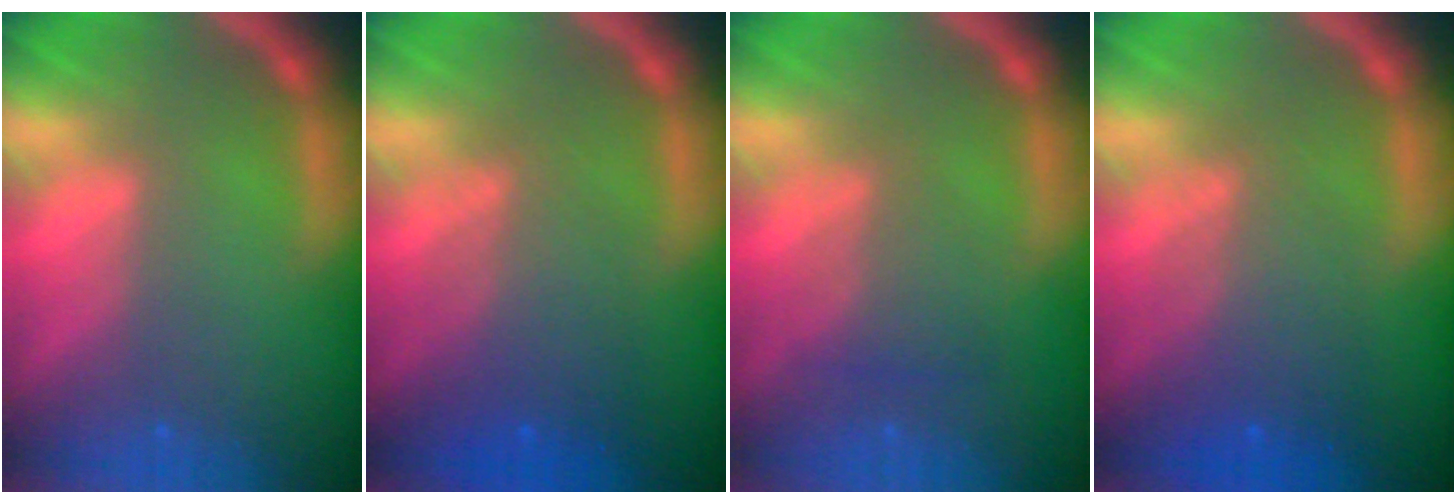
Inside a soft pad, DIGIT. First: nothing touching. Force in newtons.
{"total": 5.1}
{"total": 3.0}
{"total": 5.1}